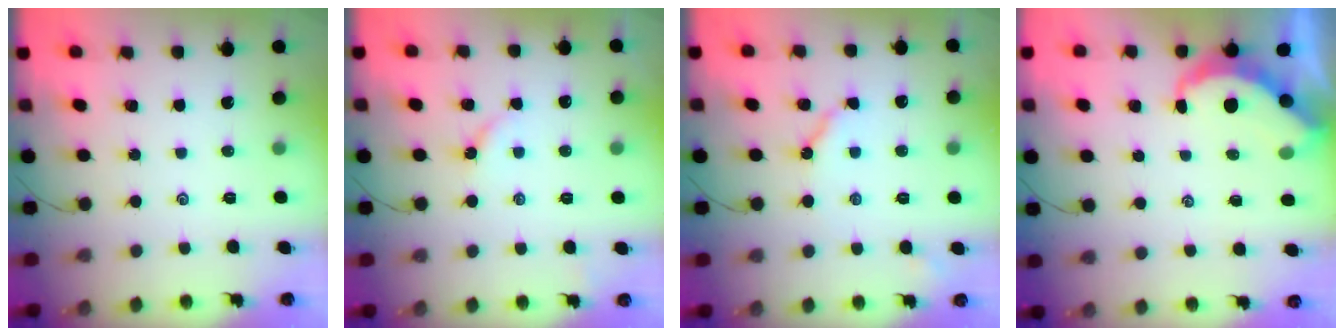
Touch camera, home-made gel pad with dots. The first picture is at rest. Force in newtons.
{"total": 2.7, "press": 2.7, "slide": 0.4}
{"total": 5.1, "press": 5.1, "slide": 0.3}
{"total": 5.8, "press": 5.8, "slide": 0.4}